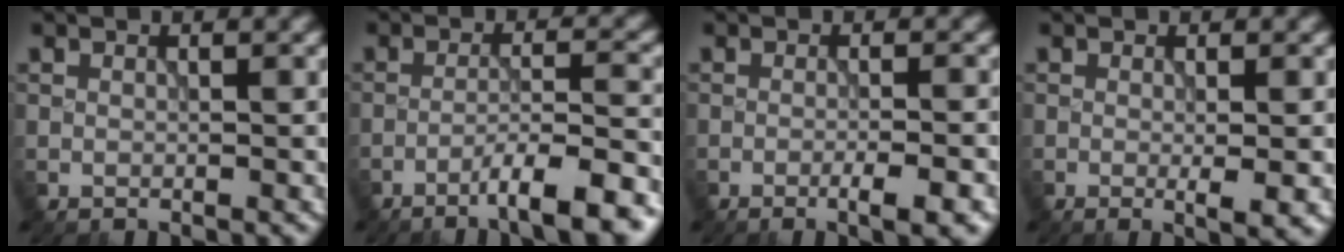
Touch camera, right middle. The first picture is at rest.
{"total": 7.4, "force": [-4.8, 1.0, 5.5], "torque": [-0.076, 0.010, -0.078]}
{"total": 3.7, "force": [-1.9, 0.7, 3.2], "torque": [-0.043, 0.007, -0.030]}
{"total": 2.4, "force": [-0.4, 0.4, 2.3], "torque": [-0.035, -0.006, -0.004]}